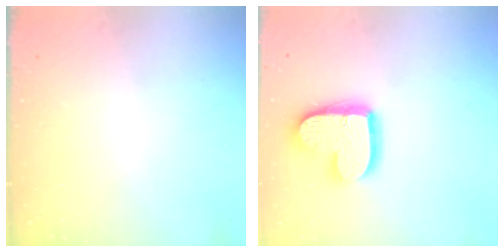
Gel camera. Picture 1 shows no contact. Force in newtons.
{"total": 16.1, "press": 16.1, "slide": 1.3}